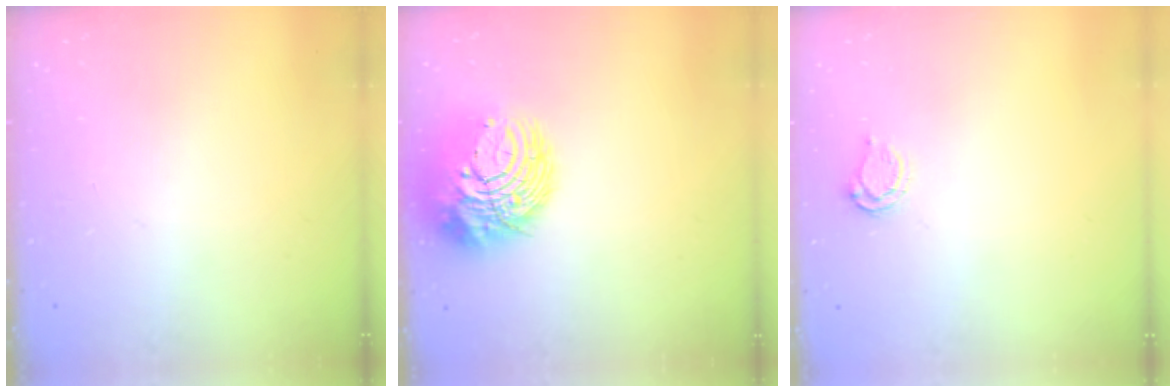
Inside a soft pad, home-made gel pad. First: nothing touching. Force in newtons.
{"total": 14.9, "press": 14.8, "slide": 1.7}
{"total": 4.4, "press": 4.4, "slide": 0.5}